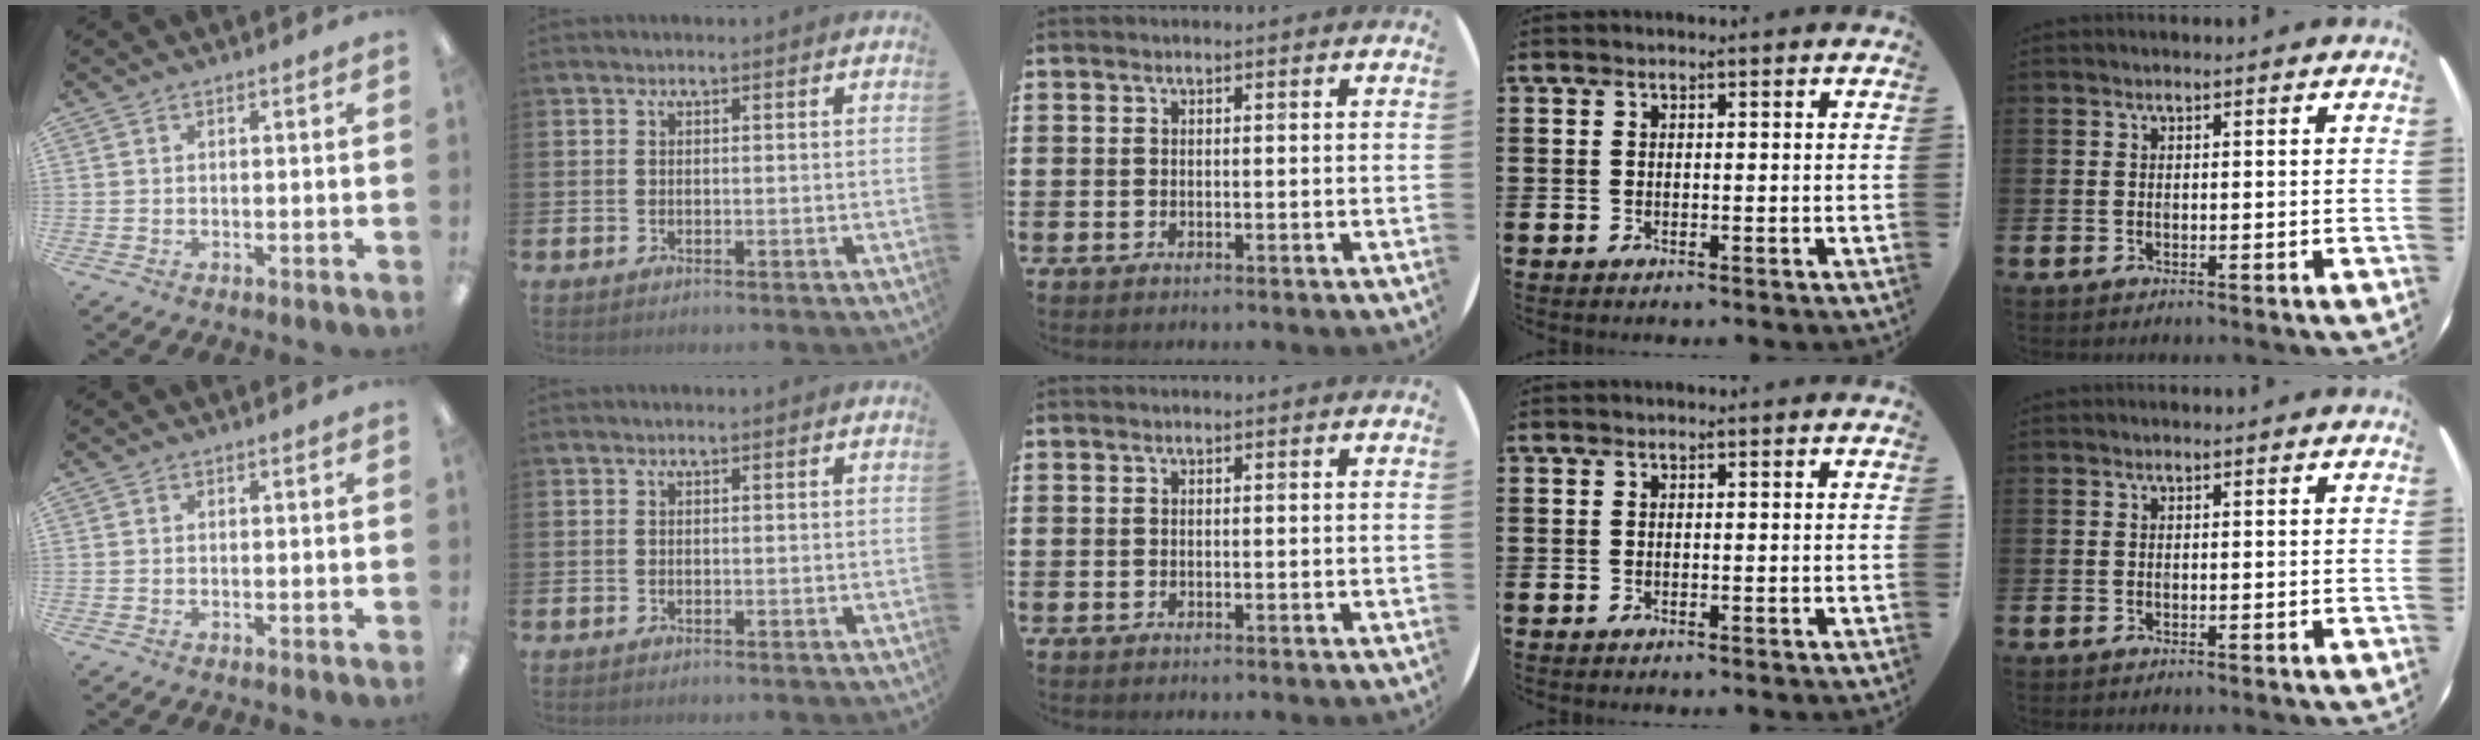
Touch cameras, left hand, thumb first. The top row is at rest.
{}